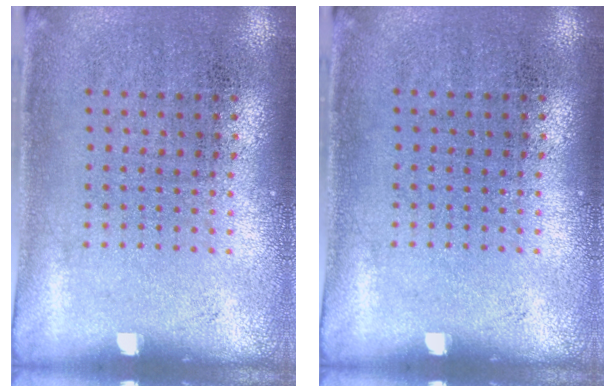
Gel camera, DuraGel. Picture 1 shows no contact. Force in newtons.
{"total": 0.0}